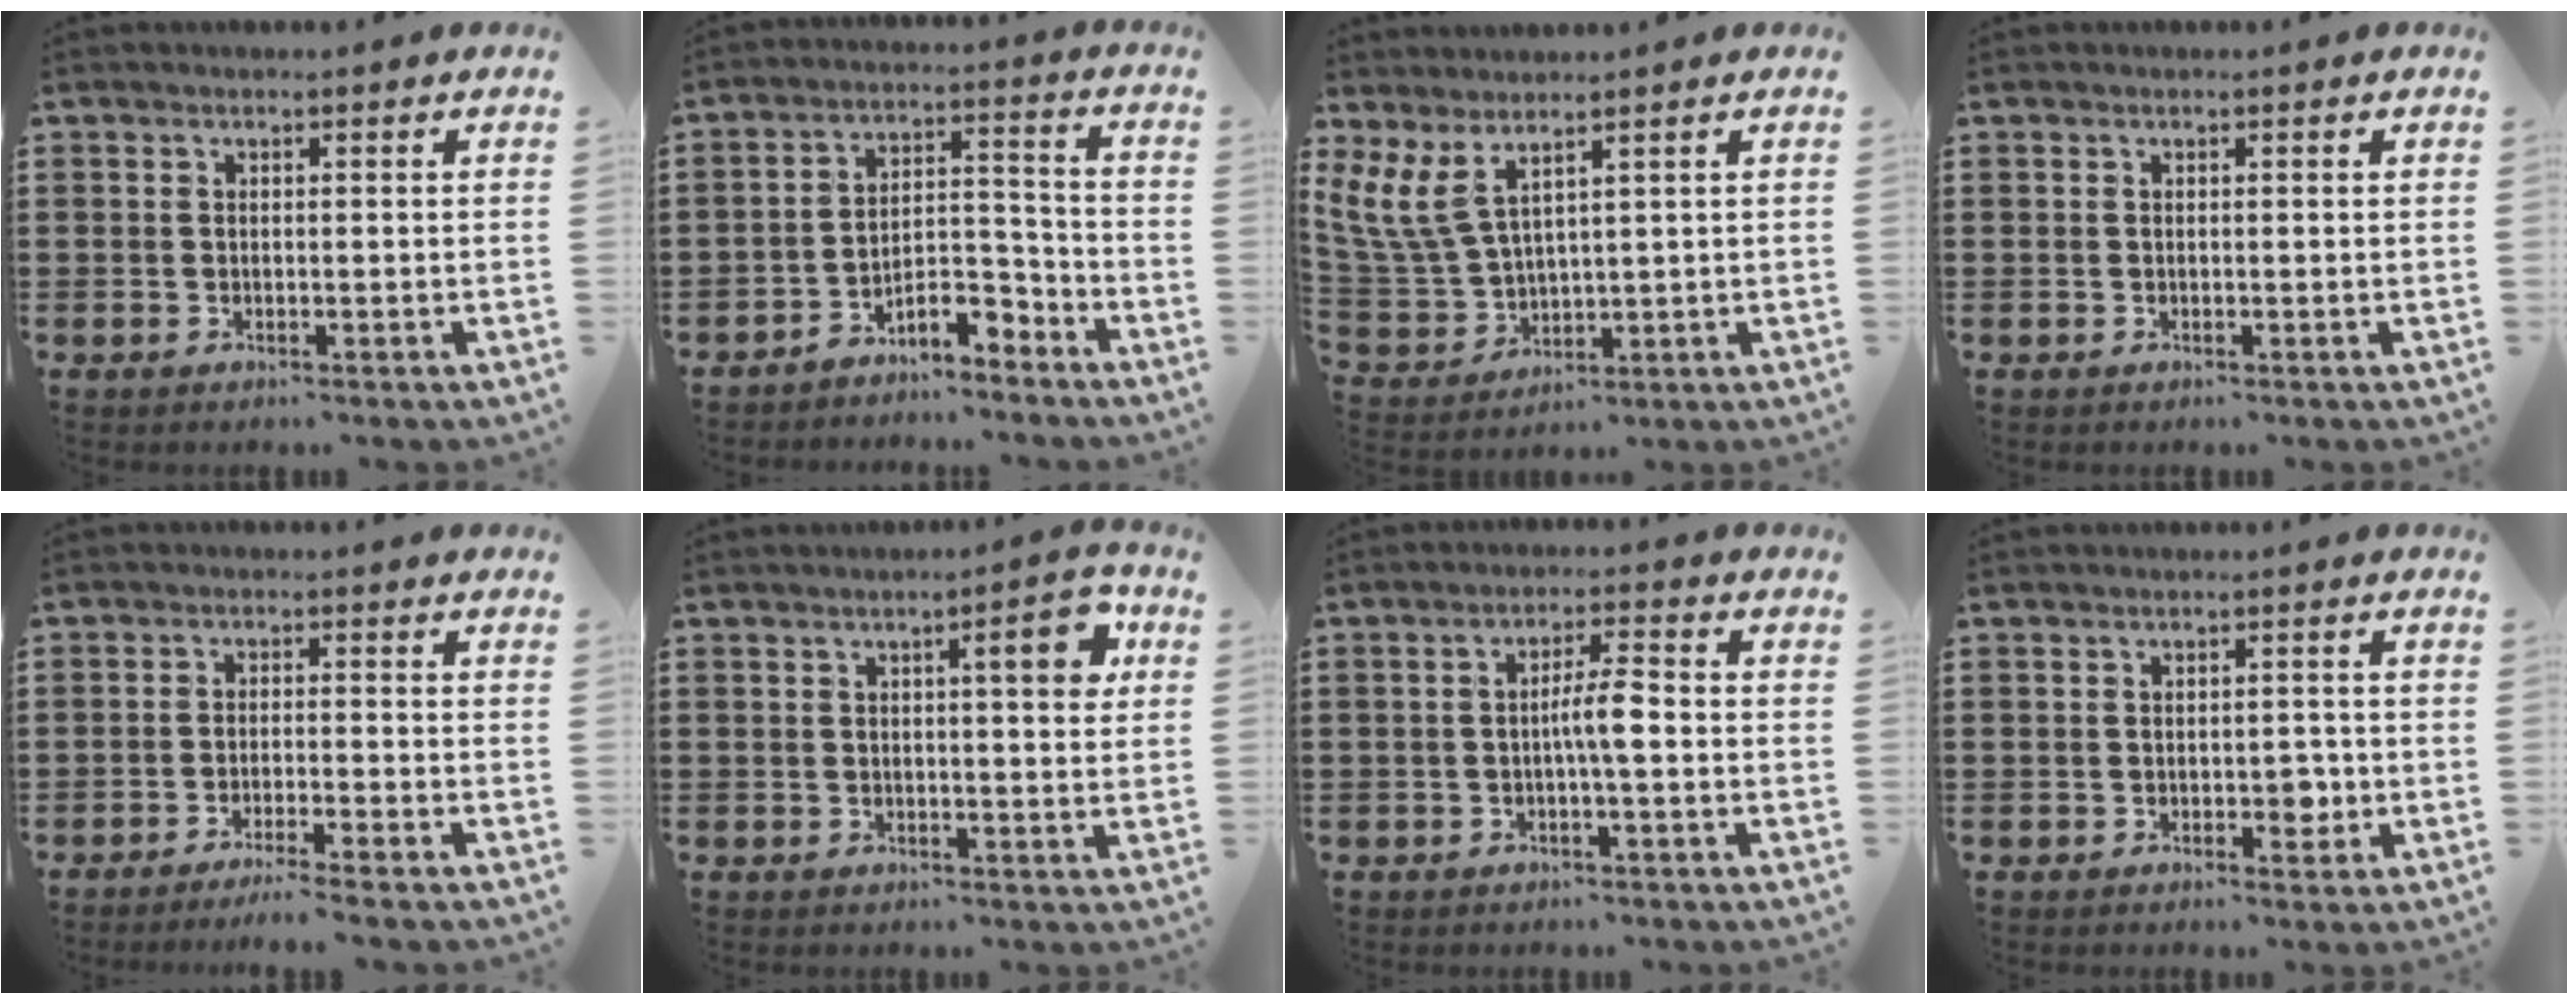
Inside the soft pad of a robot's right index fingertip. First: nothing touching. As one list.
[{"total": 6.1, "force": [-5.3, 1.5, 2.7], "torque": [-0.044, 0.018, -0.101]}, {"total": 6.7, "force": [4.0, 2.8, 4.6], "torque": [-0.134, -0.013, 0.069]}, {"total": 0.0}, {"total": 2.5, "force": [-2.3, -0.5, 0.8], "torque": [-0.015, 0.000, -0.046]}, {"total": 5.6, "force": [2.0, 1.1, 5.1], "torque": [-0.070, -0.004, 0.022]}, {"total": 4.5, "force": [-0.7, 0.7, 4.4], "torque": [-0.086, 0.002, -0.018]}, {"total": 2.7, "force": [-0.5, 1.4, 2.2], "torque": [-0.032, -0.002, -0.011]}]